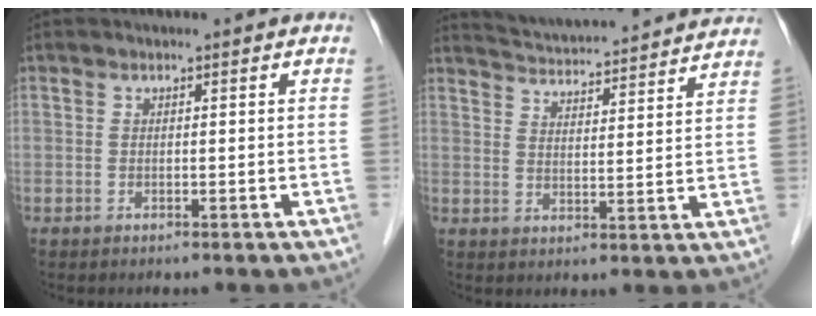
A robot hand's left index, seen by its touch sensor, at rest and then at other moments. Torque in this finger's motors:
{"motor_torque": [-0.44, -0.98, 0.18, 0.03]}